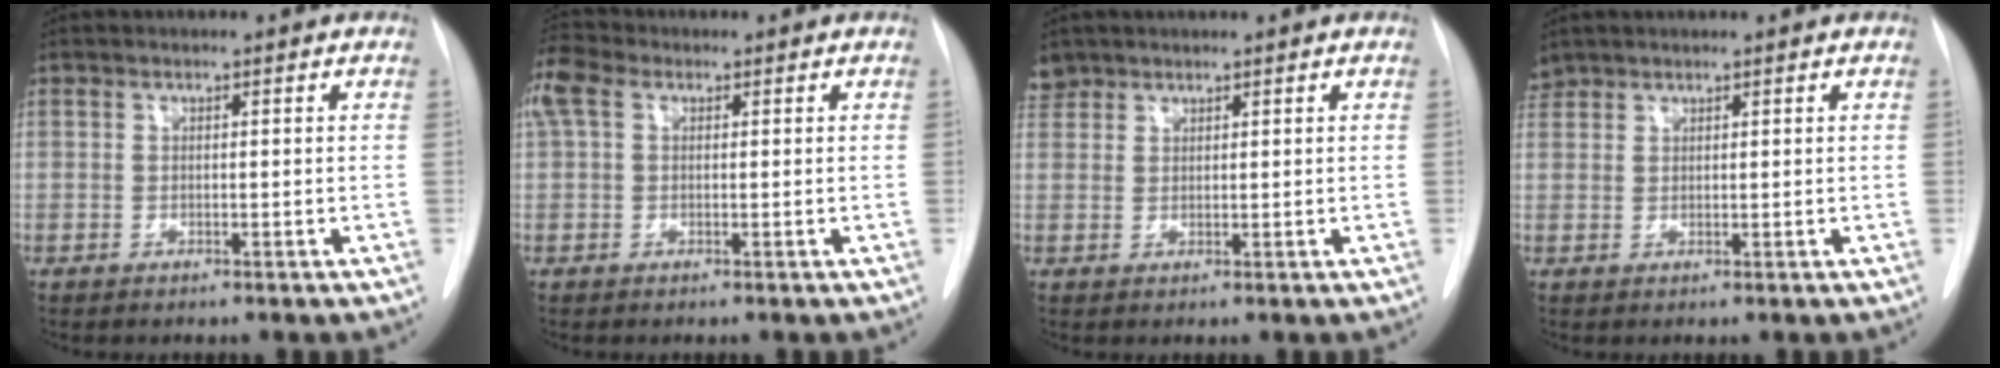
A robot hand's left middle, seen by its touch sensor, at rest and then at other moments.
{"total": 5.3, "force": [2.0, 3.3, 3.5], "torque": [-0.101, 0.039, 0.041]}
{"total": 2.4, "force": [2.0, 1.3, -0.2], "torque": [0.006, 0.012, 0.038]}
{"total": 2.0, "force": [1.8, 0.8, -0.2], "torque": [0.001, 0.014, 0.035]}